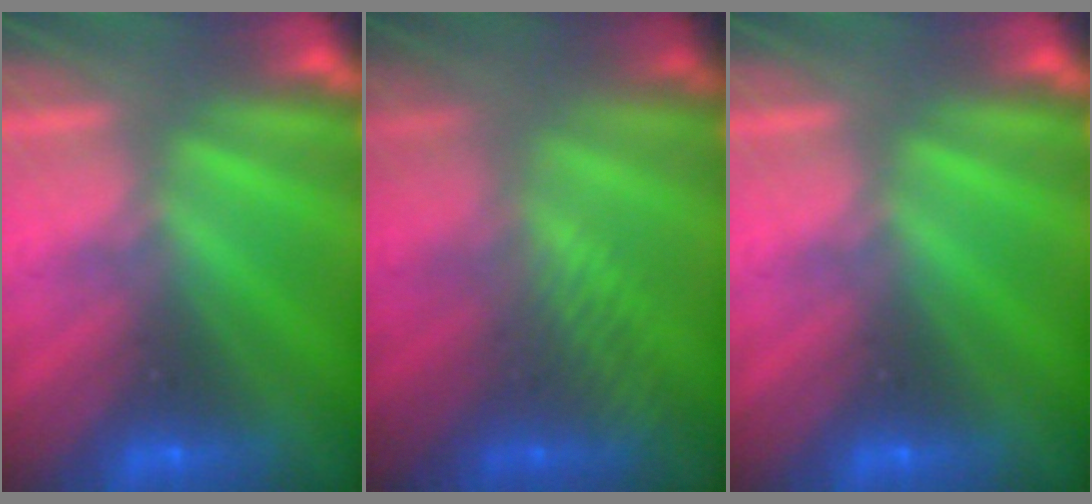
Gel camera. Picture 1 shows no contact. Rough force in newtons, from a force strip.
{"total": 2.9}
{"total": 0.0}